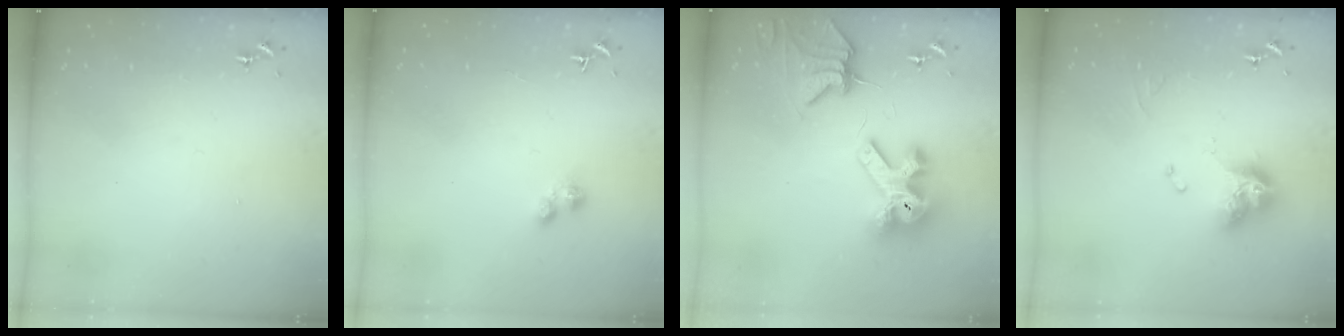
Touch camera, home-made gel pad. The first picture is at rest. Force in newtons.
{"total": 2.5, "press": 2.5, "slide": 0.4}
{"total": 12.8, "press": 12.6, "slide": 1.9}
{"total": 12.7, "press": 12.6, "slide": 1.3}